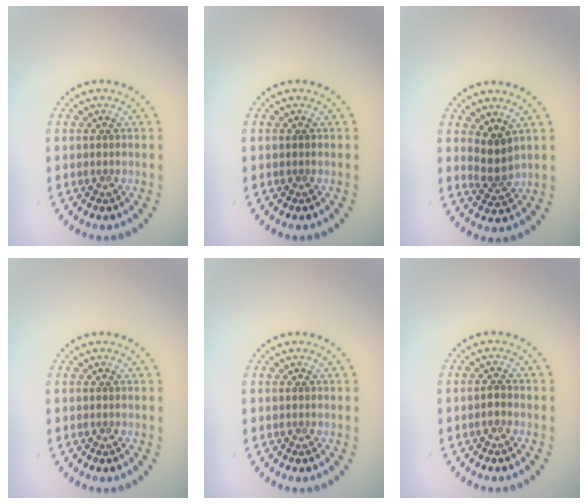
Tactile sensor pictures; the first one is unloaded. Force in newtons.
{"total": 0.0}
{"total": 2.2, "press": 1.8, "slide": 1.3}
{"total": 0.0}
{"total": 0.0}
{"total": 0.8, "press": 0.8, "slide": 0.2}